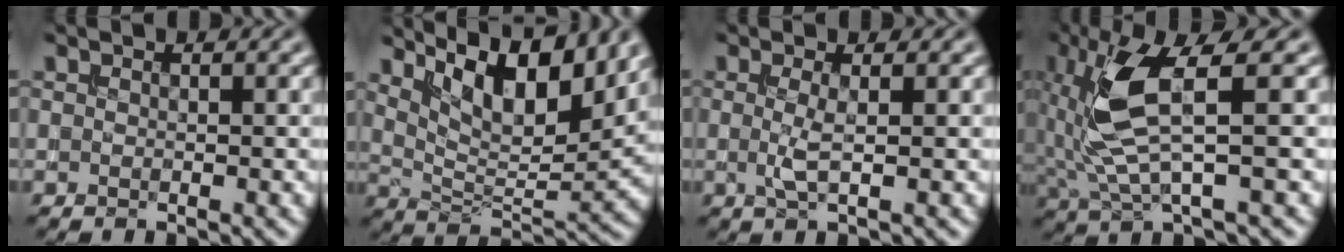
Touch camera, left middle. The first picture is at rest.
{"total": 9.7, "force": [5.6, 3.5, 7.1], "torque": [-0.119, -0.003, 0.097]}
{"total": 1.7, "force": [-0.1, 0.3, 1.7], "torque": [-0.035, -0.003, -0.004]}
{"total": 6.6, "force": [0.9, 1.6, 6.4], "torque": [-0.152, -0.003, 0.024]}